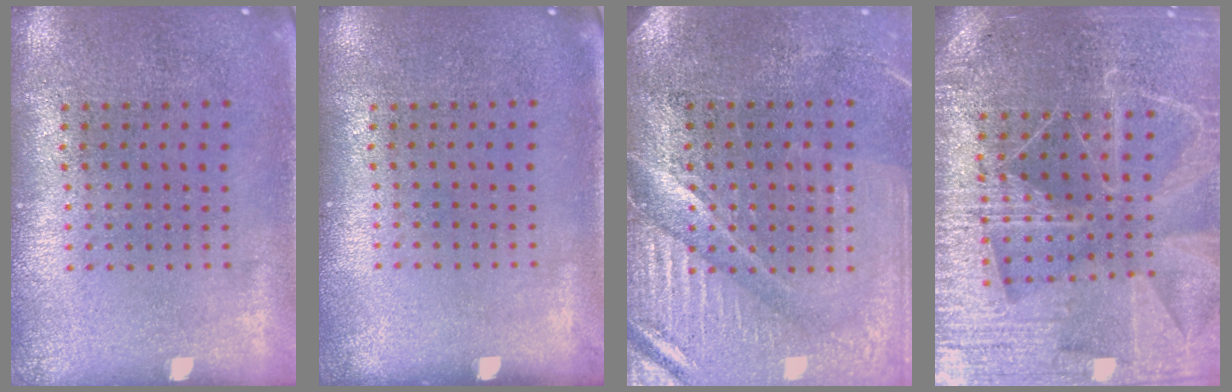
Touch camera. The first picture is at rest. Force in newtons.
{"total": 0.0}
{"total": 4.2, "press": 3.8, "slide": 1.7}
{"total": 4.9, "press": 4.5, "slide": 2.0}